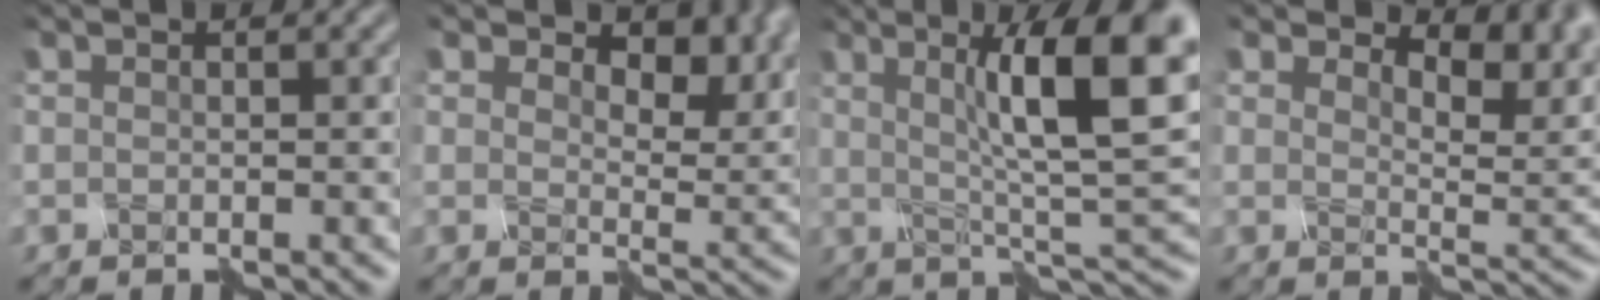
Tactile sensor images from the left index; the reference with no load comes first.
{"total": 8.6, "force": [5.0, 4.4, 5.5], "torque": [-0.071, 0.002, 0.070]}
{"total": 11.2, "force": [2.5, 2.1, 10.7], "torque": [-0.153, 0.012, 0.036]}
{"total": 7.1, "force": [5.0, 2.7, 4.2], "torque": [-0.064, 0.005, 0.078]}